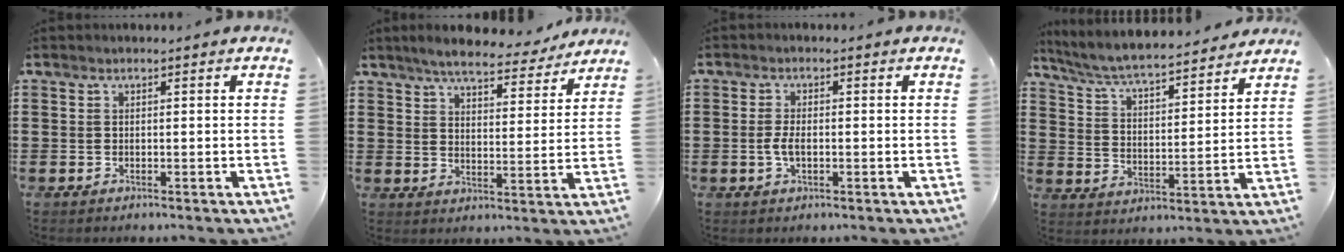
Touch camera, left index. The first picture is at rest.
{"total": 6.5, "force": [6.0, 0.7, 2.3], "torque": [-0.060, -0.028, 0.104]}
{"total": 2.9, "force": [-0.5, 1.2, 2.6], "torque": [-0.064, -0.004, -0.013]}
{"total": 5.8, "force": [5.5, 0.1, 1.9], "torque": [-0.061, -0.038, 0.090]}